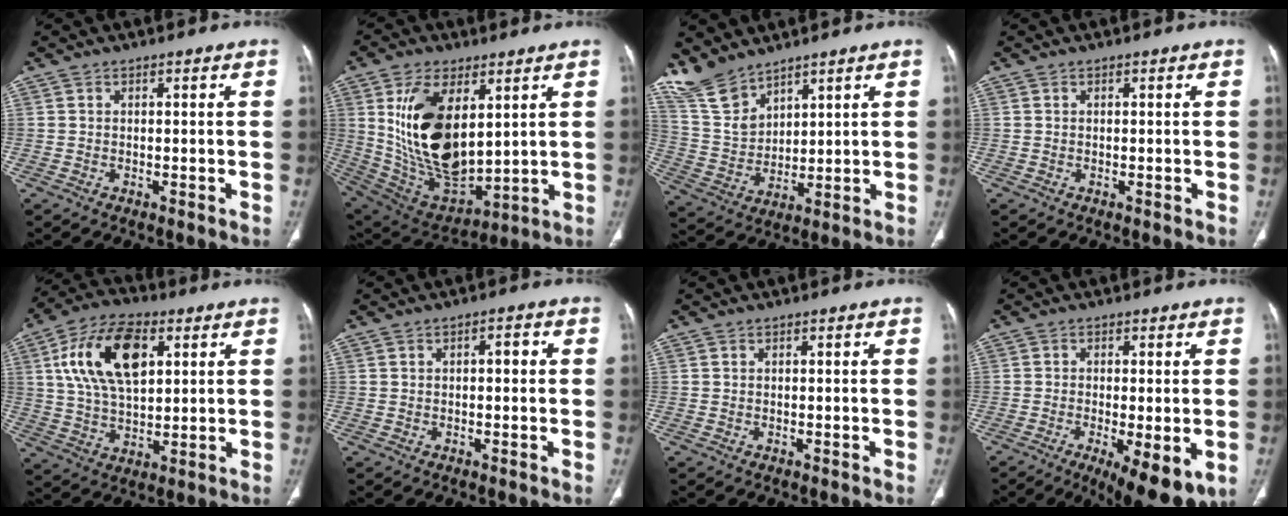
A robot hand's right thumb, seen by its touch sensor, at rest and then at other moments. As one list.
[{"total": 20.8, "force": [5.2, 11.0, 16.8], "torque": [-0.296, -0.030, 0.118]}, {"total": 9.5, "force": [8.1, 4.1, 2.9], "torque": [-0.055, -0.037, 0.184]}, {"total": 0.0}, {"total": 16.6, "force": [5.2, 9.0, 12.9], "torque": [-0.225, 0.001, 0.095]}, {"total": 2.6, "force": [0.3, 1.2, 2.3], "torque": [-0.030, 0.008, 0.001]}, {"total": 0.0}, {"total": 12.1, "force": [-4.6, 3.9, 10.5], "torque": [-0.147, -0.014, -0.061]}]